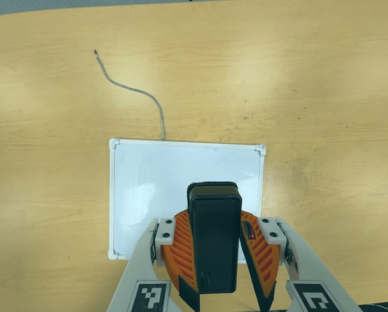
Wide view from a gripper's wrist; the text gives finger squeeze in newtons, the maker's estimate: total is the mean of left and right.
{"total": 9.1, "left": 8.8, "right": 9.4}